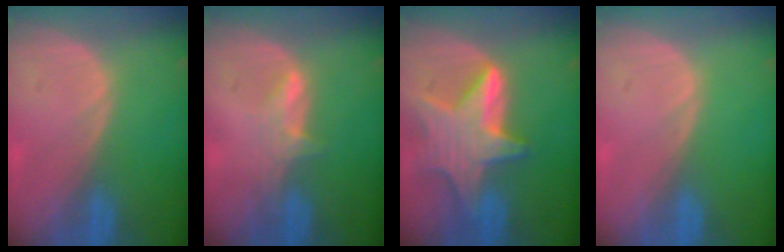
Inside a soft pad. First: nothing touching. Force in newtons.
{"total": 2.8, "press": 2.8, "slide": 0.4}
{"total": 9.5, "press": 9.5, "slide": 0.7}
{"total": 0.0}